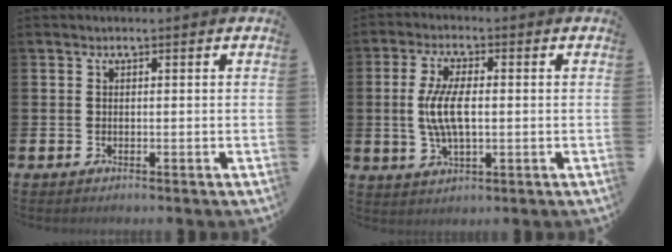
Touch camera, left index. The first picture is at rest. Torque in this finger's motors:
{"motor_torque": [1.31, 0.05, 0.85, 0.21]}